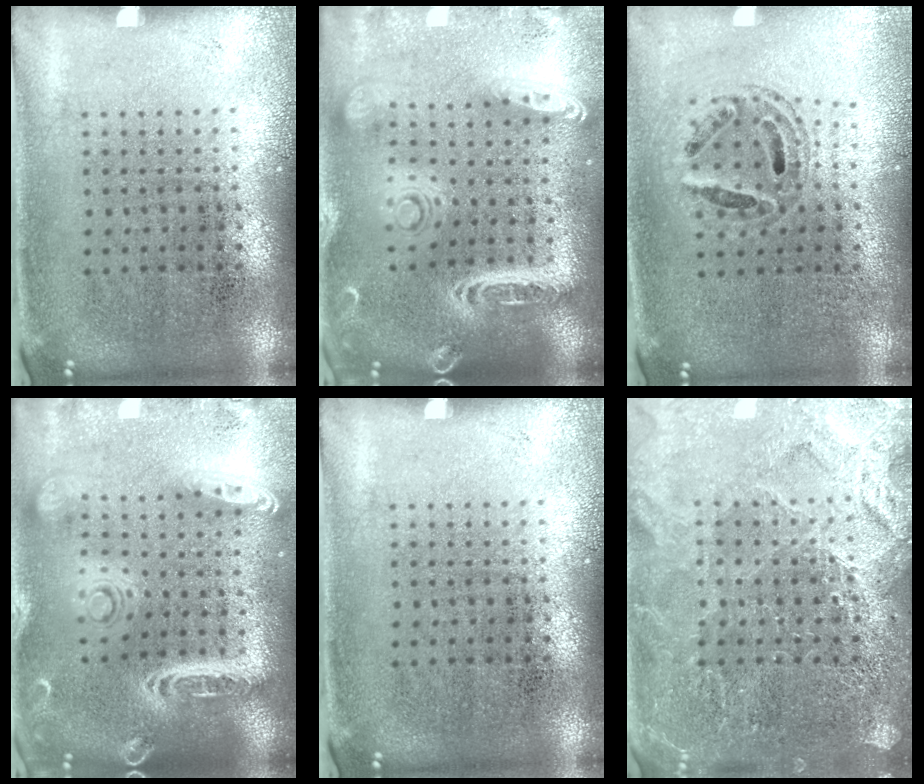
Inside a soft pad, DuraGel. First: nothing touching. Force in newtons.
{"total": 2.8, "press": 2.5, "slide": 1.4}
{"total": 0.6, "press": 0.6, "slide": 0.2}
{"total": 2.8, "press": 2.5, "slide": 1.4}
{"total": 0.0}
{"total": 3.6, "press": 3.6, "slide": 0.4}